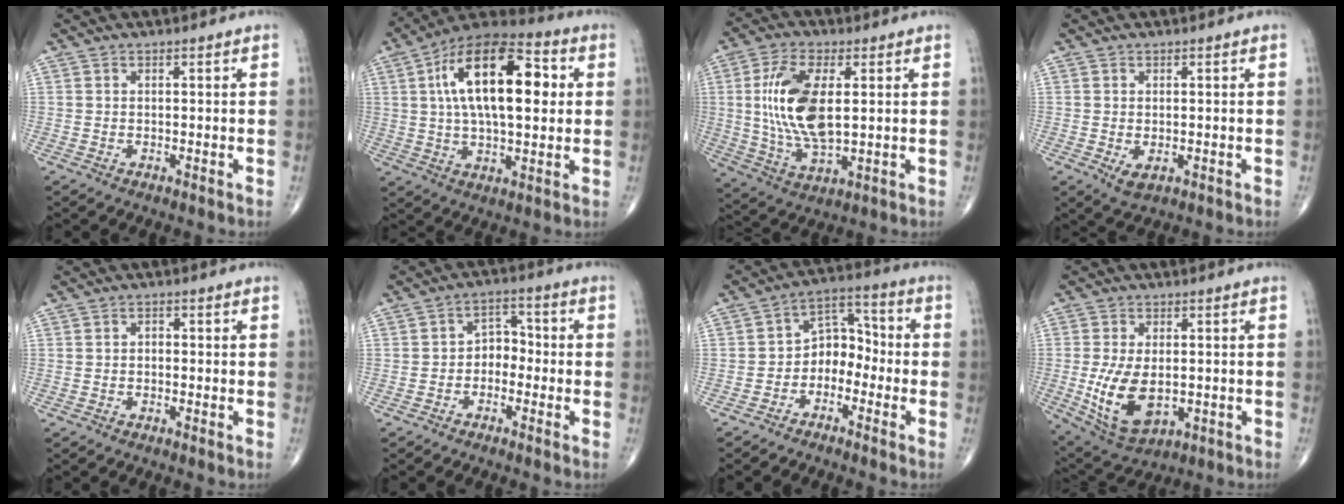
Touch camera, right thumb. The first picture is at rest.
{"total": 21.5, "force": [4.3, 9.9, 18.6], "torque": [-0.299, 0.017, 0.060]}
{"total": 14.8, "force": [1.9, 6.8, 13.0], "torque": [-0.262, -0.011, 0.042]}
{"total": 2.7, "force": [-0.7, 1.5, 2.2], "torque": [-0.033, -0.006, -0.005]}
{"total": 1.1, "force": [-0.3, 0.8, 0.6], "torque": [-0.003, 0.005, -0.009]}
{"total": 4.9, "force": [-1.5, 3.7, 2.8], "torque": [-0.021, 0.029, -0.041]}
{"total": 7.7, "force": [-2.7, 5.7, 4.5], "torque": [-0.042, 0.050, -0.061]}
{"total": 11.8, "force": [-1.7, 6.7, 9.6], "torque": [-0.172, -0.012, -0.013]}